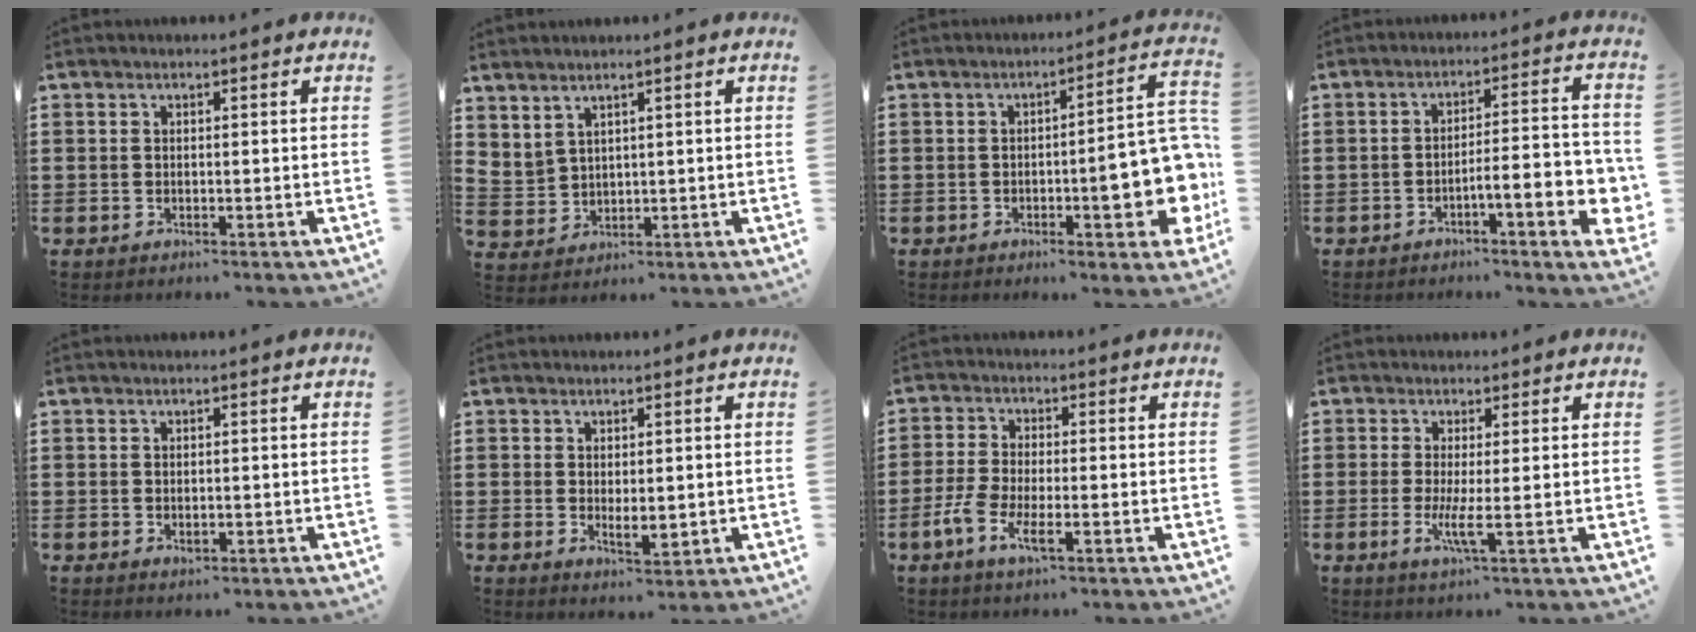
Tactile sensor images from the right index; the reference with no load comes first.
{"total": 2.2, "force": [2.0, 0.8, 0.2], "torque": [-0.013, 0.000, 0.040]}
{"total": 11.9, "force": [-2.3, 3.5, 11.1], "torque": [-0.129, -0.017, -0.038]}
{"total": 7.5, "force": [-2.7, 1.4, 6.8], "torque": [-0.102, -0.011, -0.047]}
{"total": 0.8, "force": [-0.1, 0.3, 0.7], "torque": [-0.013, 0.000, -0.002]}
{"total": 2.5, "force": [0.3, 1.1, 2.3], "torque": [-0.034, -0.002, 0.004]}
{"total": 4.8, "force": [-2.2, 1.7, 4.0], "torque": [-0.096, -0.005, -0.048]}
{"total": 3.9, "force": [-0.6, 0.1, 3.8], "torque": [-0.068, -0.010, -0.011]}